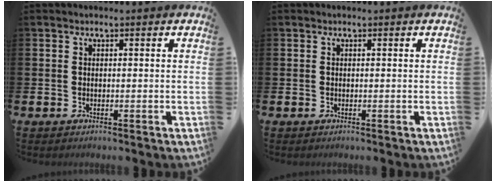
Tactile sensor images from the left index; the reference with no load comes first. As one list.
[{"total": 0.0}]